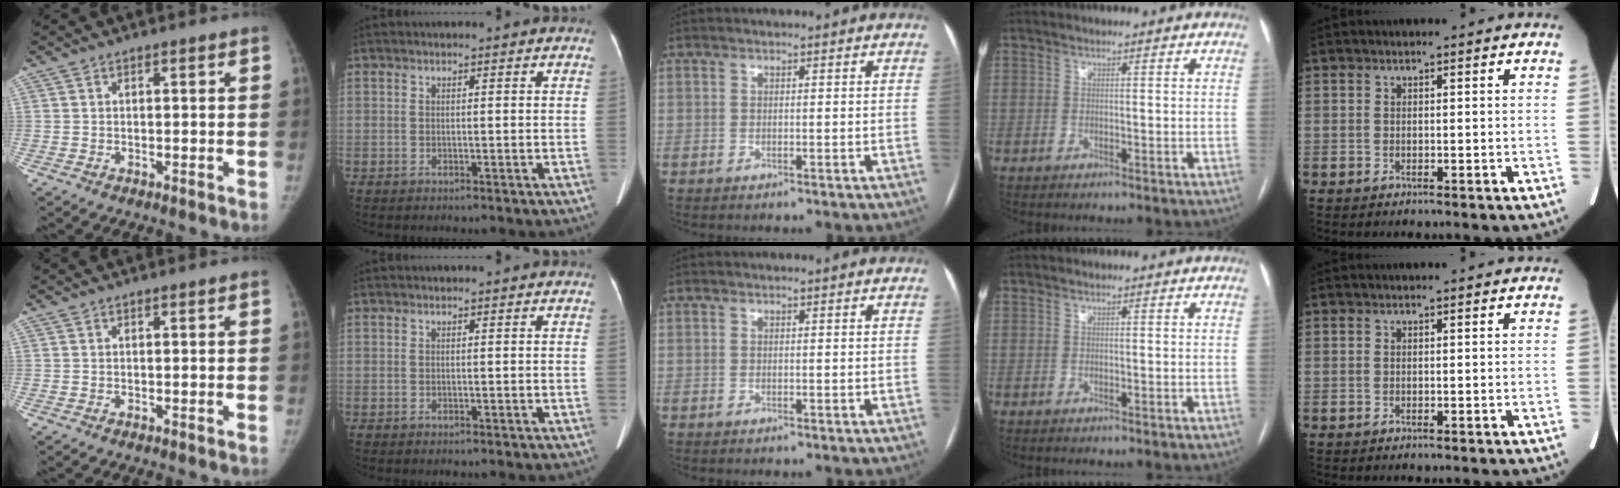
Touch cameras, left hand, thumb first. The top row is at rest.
{}